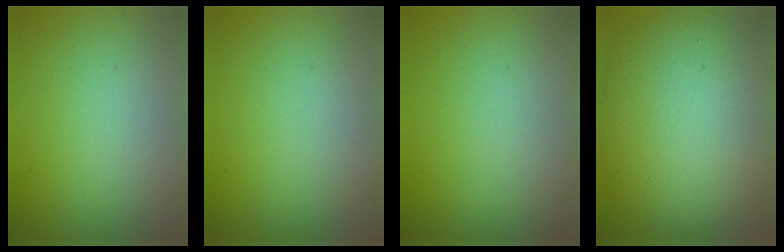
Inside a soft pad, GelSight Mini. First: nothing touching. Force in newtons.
{"total": 0.0}
{"total": 0.0}
{"total": 13.1, "press": 13.1, "slide": 0.2}